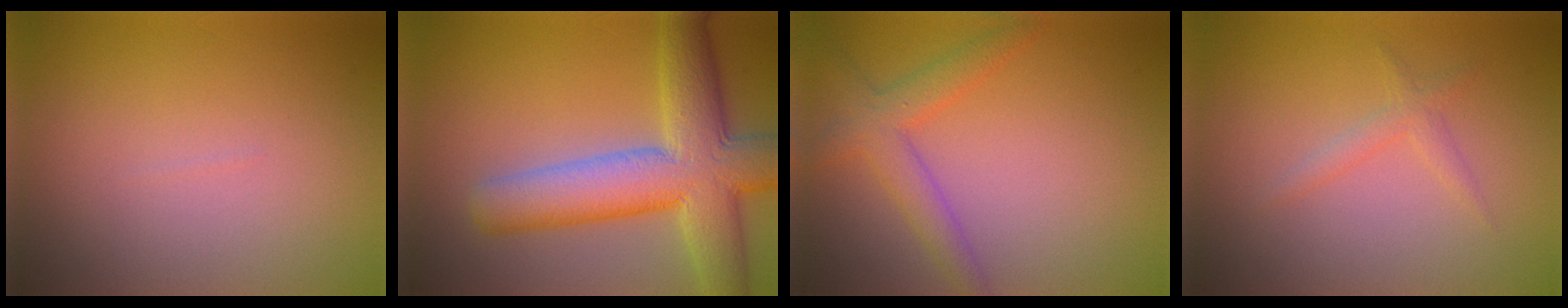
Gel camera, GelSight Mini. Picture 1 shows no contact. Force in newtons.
{"total": 10.1, "press": 10.1, "slide": 0.5}
{"total": 3.5, "press": 3.5, "slide": 0.1}
{"total": 1.3, "press": 1.3, "slide": 0.0}